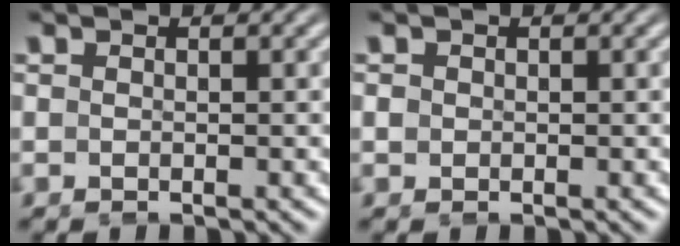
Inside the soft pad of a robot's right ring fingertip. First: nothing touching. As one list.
[{"total": 0.7, "force": [0.1, 0.7, 0.2], "torque": [-0.009, -0.005, 0.004]}]